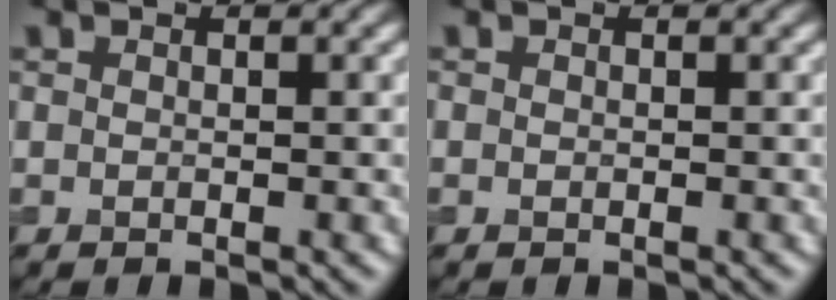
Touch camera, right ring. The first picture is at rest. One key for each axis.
{"total": 0.0}